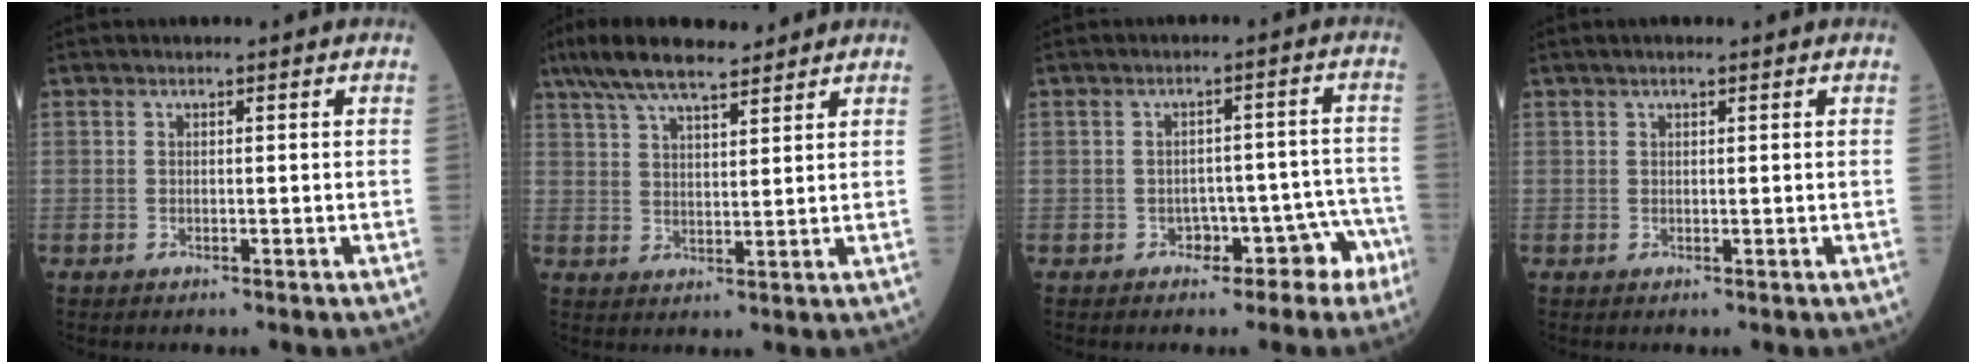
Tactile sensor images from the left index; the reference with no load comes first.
{"total": 10.3, "force": [8.3, 2.1, 5.7], "torque": [-0.111, 0.030, 0.148]}
{"total": 5.6, "force": [-3.6, 3.7, 2.2], "torque": [-0.012, 0.042, -0.041]}
{"total": 2.4, "force": [1.7, 0.5, 1.6], "torque": [-0.031, 0.018, 0.027]}